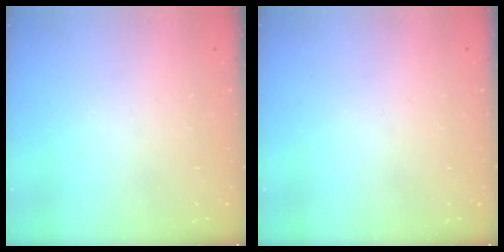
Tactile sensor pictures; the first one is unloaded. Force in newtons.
{"total": 0.0}